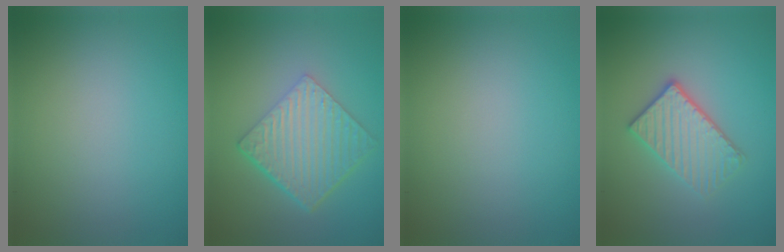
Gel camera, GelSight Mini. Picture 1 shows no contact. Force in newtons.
{"total": 6.4, "press": 4.3, "slide": 4.7}
{"total": 0.0}
{"total": 3.5, "press": 3.1, "slide": 1.7}